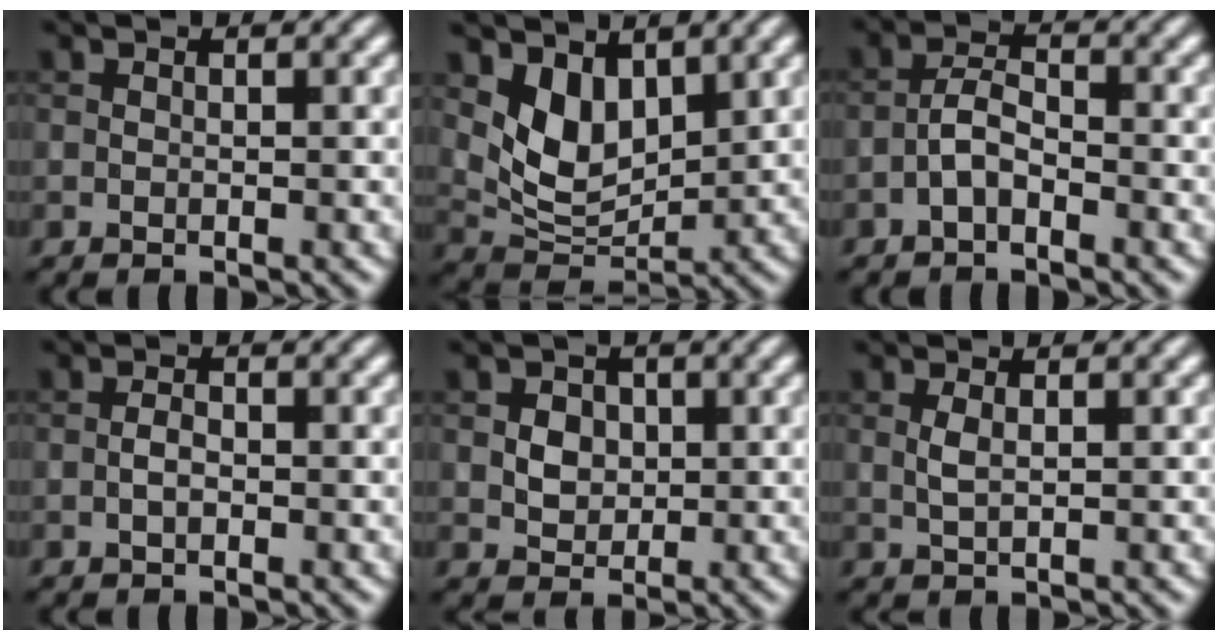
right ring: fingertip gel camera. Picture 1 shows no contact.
{"total": 4.6, "force": [2.3, 2.7, 2.8], "torque": [-0.060, -0.017, 0.043]}
{"total": 2.2, "force": [-1.2, 0.8, 1.6], "torque": [-0.034, 0.008, -0.029]}
{"total": 1.1, "force": [-0.3, 0.5, 0.9], "torque": [-0.019, 0.002, -0.009]}
{"total": 2.3, "force": [0.4, 1.9, 1.2], "torque": [-0.021, 0.001, 0.008]}
{"total": 1.1, "force": [0.4, 0.3, 1.0], "torque": [-0.024, 0.001, 0.008]}